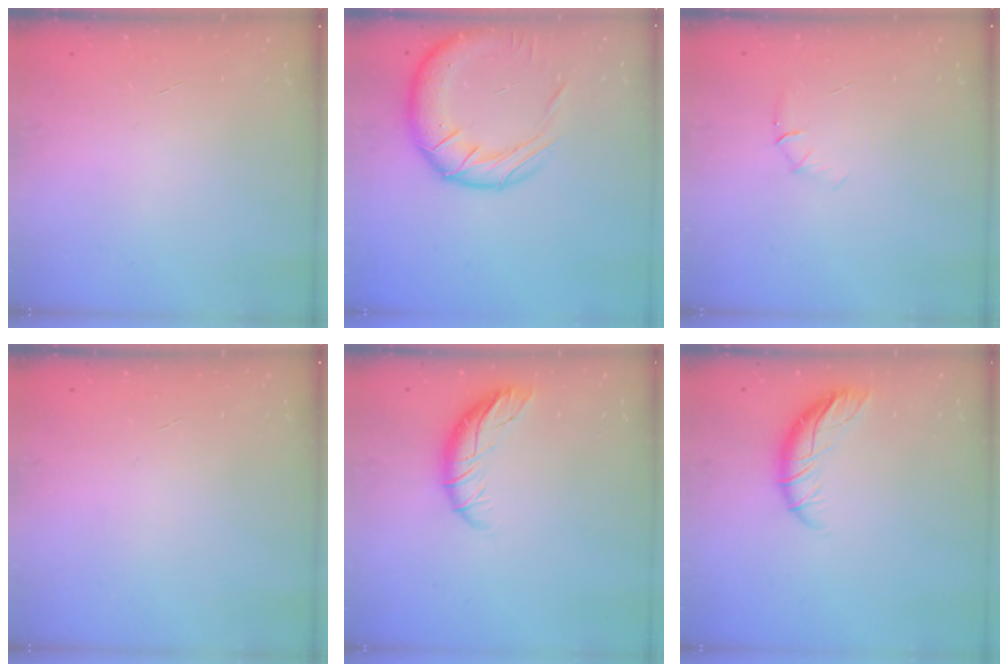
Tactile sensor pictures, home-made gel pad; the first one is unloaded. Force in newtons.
{"total": 16.0, "press": 15.7, "slide": 2.9}
{"total": 5.2, "press": 4.9, "slide": 1.6}
{"total": 0.0}
{"total": 9.4, "press": 9.2, "slide": 2.0}
{"total": 9.1, "press": 9.1, "slide": 0.9}